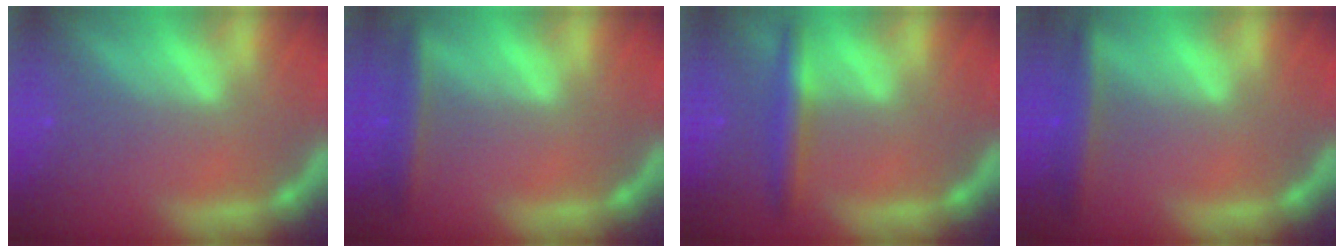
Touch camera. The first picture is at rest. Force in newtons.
{"total": 2.9}
{"total": 3.5}
{"total": 3.4}